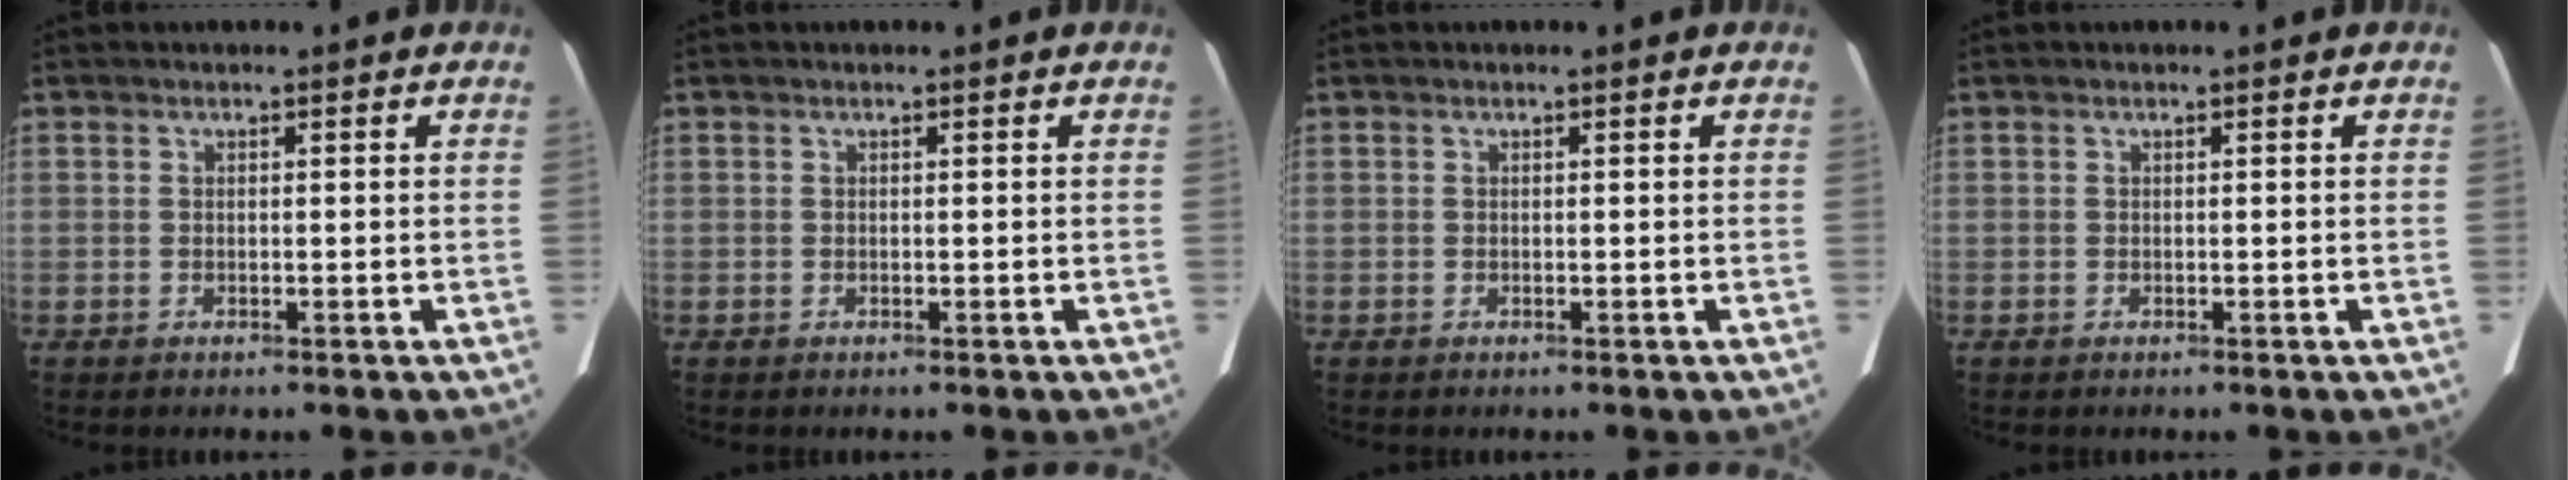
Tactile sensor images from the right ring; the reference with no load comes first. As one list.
[{"total": 0.0}, {"total": 0.0}, {"total": 0.0}]